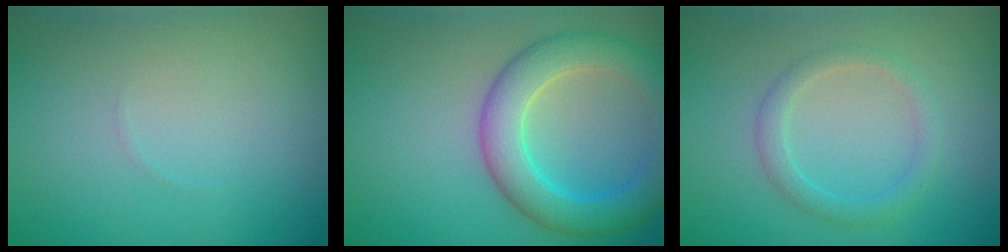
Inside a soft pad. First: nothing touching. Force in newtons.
{"total": 5.9, "press": 5.9, "slide": 0.2}
{"total": 2.0, "press": 2.0, "slide": 0.1}